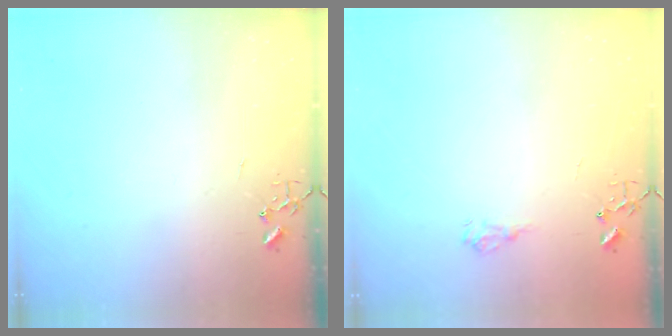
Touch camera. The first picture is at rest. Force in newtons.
{"total": 6.6, "press": 6.5, "slide": 0.9}